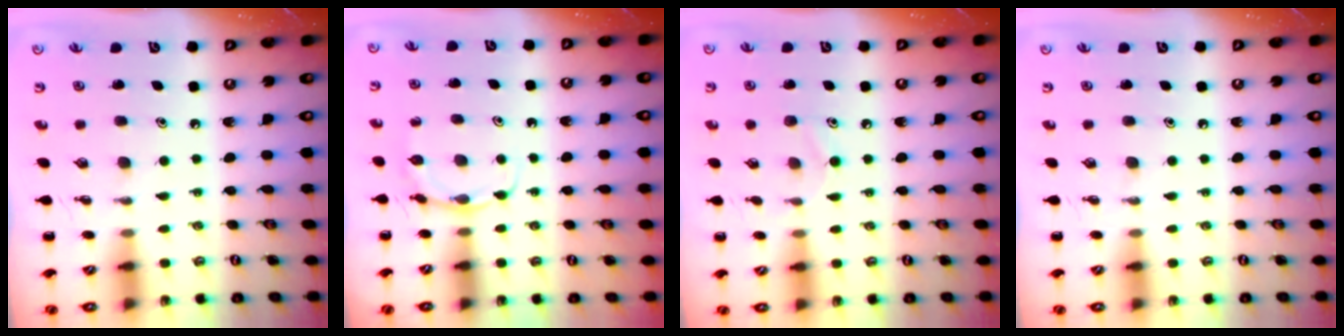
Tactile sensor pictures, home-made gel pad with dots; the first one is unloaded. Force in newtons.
{"total": 4.5, "press": 4.3, "slide": 1.3}
{"total": 7.2, "press": 6.8, "slide": 2.4}
{"total": 0.0}